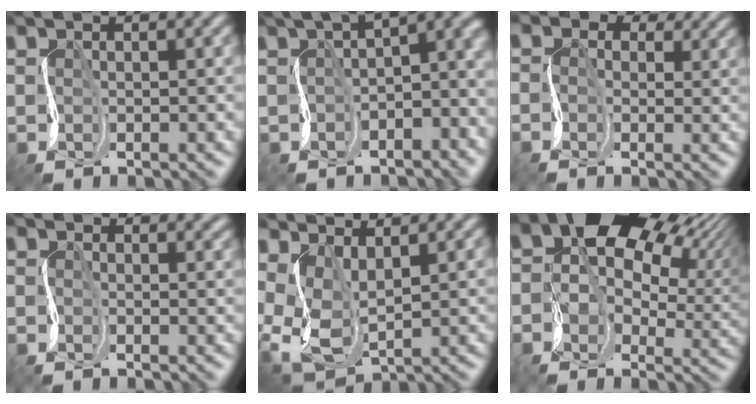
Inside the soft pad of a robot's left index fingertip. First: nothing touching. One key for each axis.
{"total": 6.8, "fx": 0.5, "fy": 3.2, "fz": 6.0, "tx": -0.066, "ty": 0.008, "tz": 0.018}
{"total": 4.9, "fx": 1.5, "fy": 4.0, "fz": 2.5, "tx": -0.050, "ty": 0.011, "tz": -0.002}
{"total": 0.7, "fx": -0.5, "fy": 0.5, "fz": 0.0, "tx": 0.002, "ty": 0.001, "tz": -0.013}
{"total": 3.7, "fx": 0.4, "fy": 2.2, "fz": 3.0, "tx": -0.088, "ty": -0.006, "tz": 0.020}
{"total": 16.6, "fx": 5.2, "fy": 11.7, "fz": 10.6, "tx": -0.168, "ty": 0.031, "tz": 0.099}